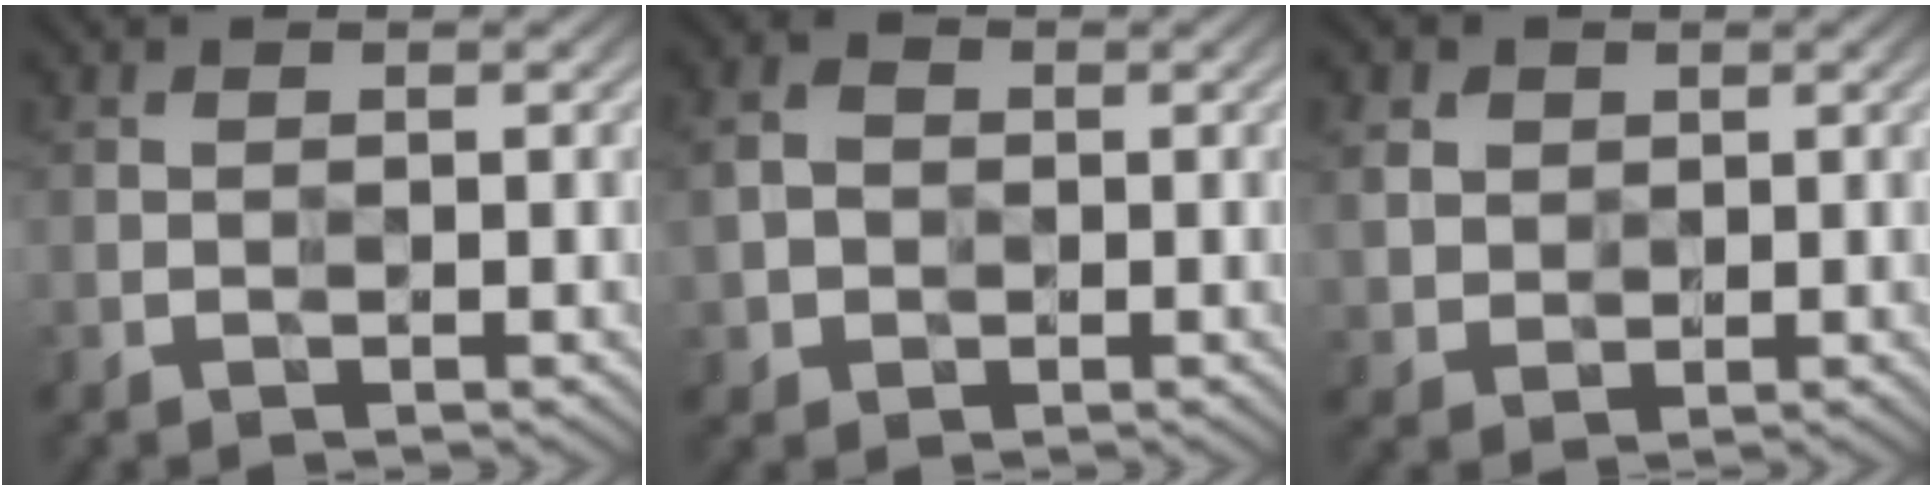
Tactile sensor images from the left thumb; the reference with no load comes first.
{"total": 3.7, "force": [-0.3, 3.2, 2.0], "torque": [-0.059, 0.002, -0.003]}
{"total": 4.2, "force": [1.5, 3.6, 1.6], "torque": [-0.065, -0.003, 0.032]}